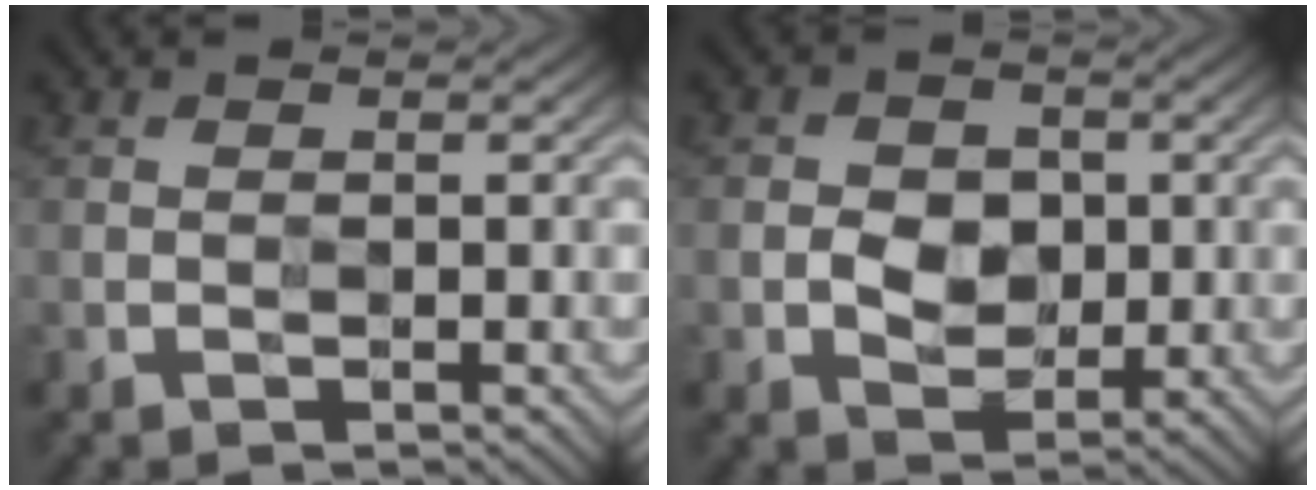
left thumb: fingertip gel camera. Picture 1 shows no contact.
{"total": 3.4, "force": [0.0, 3.1, 1.5], "torque": [-0.021, 0.000, -0.005]}